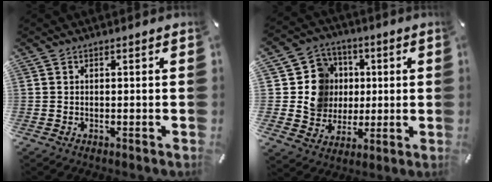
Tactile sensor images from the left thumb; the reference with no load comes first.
{"total": 13.2, "force": [1.2, 12.7, 3.4], "torque": [-0.047, 0.007, 0.036]}